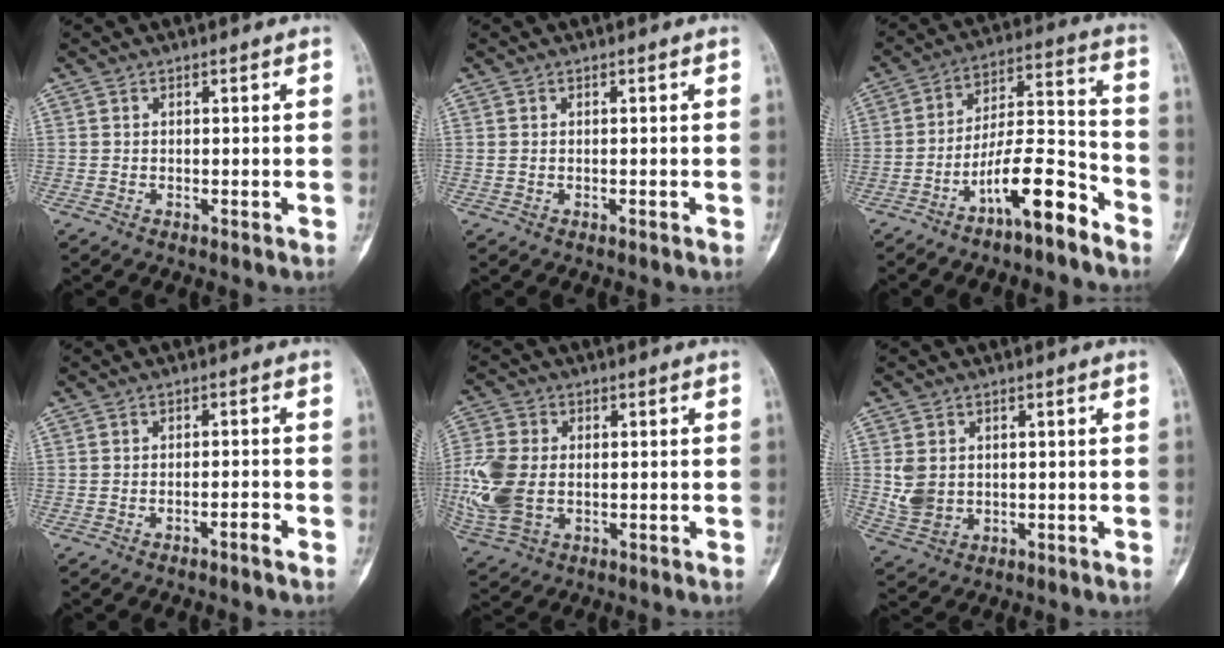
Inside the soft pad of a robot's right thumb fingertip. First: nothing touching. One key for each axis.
{"total": 0.0}
{"total": 12.2, "fx": -7.9, "fy": 3.0, "fz": 8.8, "tx": -0.153, "ty": 0.085, "tz": -0.138}
{"total": 1.8, "fx": -1.3, "fy": 0.1, "fz": 1.3, "tx": -0.025, "ty": 0.017, "tz": -0.021}
{"total": 13.0, "fx": -1.0, "fy": 8.9, "fz": 9.5, "tx": -0.238, "ty": -0.002, "tz": -0.011}
{"total": 5.6, "fx": 0.6, "fy": 4.5, "fz": 3.3, "tx": -0.057, "ty": -0.005, "tz": 0.026}